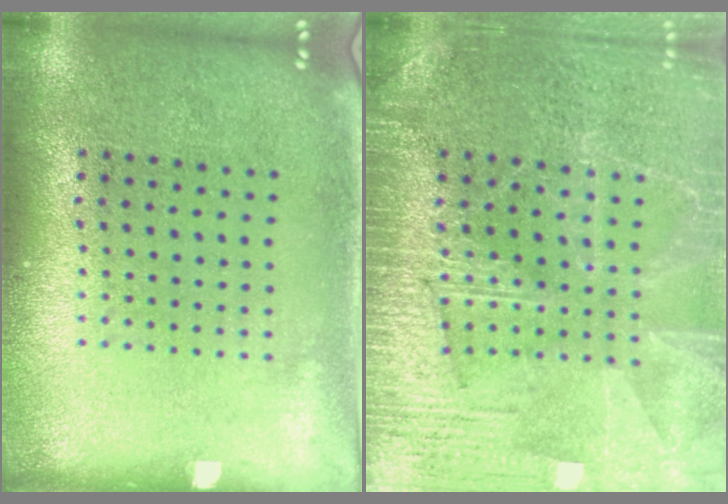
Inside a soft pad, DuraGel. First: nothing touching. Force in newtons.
{"total": 3.6, "press": 3.5, "slide": 0.6}